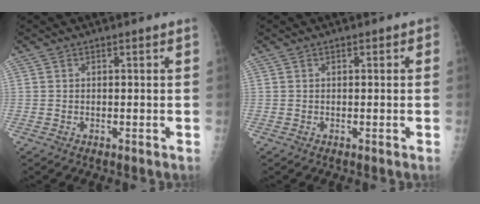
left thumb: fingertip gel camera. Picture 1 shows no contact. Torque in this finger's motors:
{"motor_torque": [0.12, 0.44, -0.10, -0.30, 0.03]}